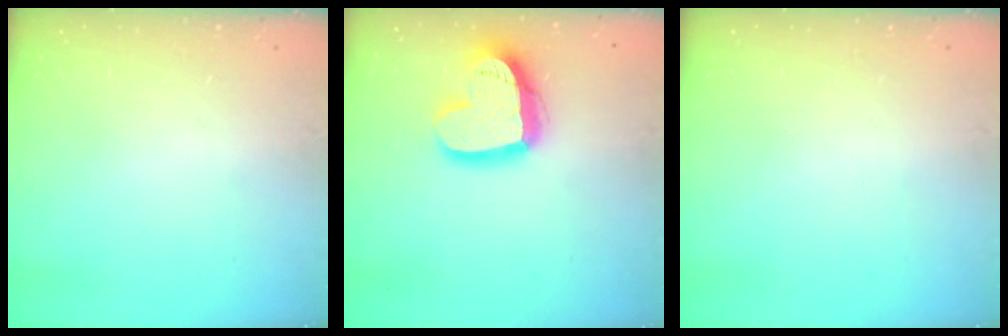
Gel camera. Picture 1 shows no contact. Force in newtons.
{"total": 18.4, "press": 18.3, "slide": 1.6}
{"total": 0.0}